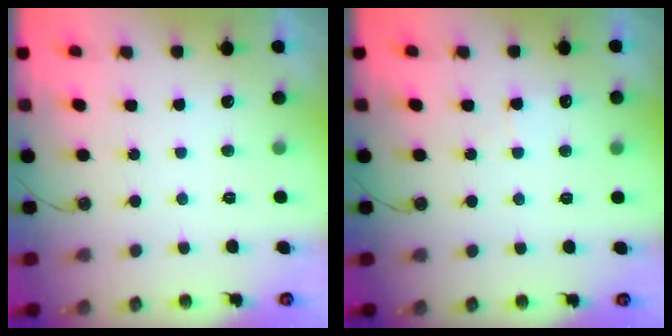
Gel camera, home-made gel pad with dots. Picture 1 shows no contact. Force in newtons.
{"total": 5.0, "press": 4.9, "slide": 0.9}